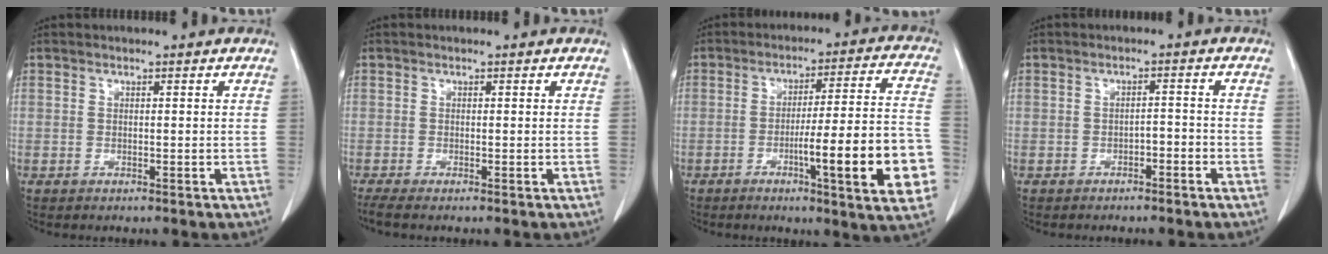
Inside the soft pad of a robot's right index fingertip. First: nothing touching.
{"total": 1.4, "force": [-1.0, 0.0, 1.0], "torque": [-0.025, -0.006, -0.024]}
{"total": 17.5, "force": [-5.3, 1.0, 16.7], "torque": [-0.176, 0.010, -0.067]}
{"total": 1.8, "force": [-1.2, 0.7, 1.1], "torque": [-0.018, 0.003, -0.016]}